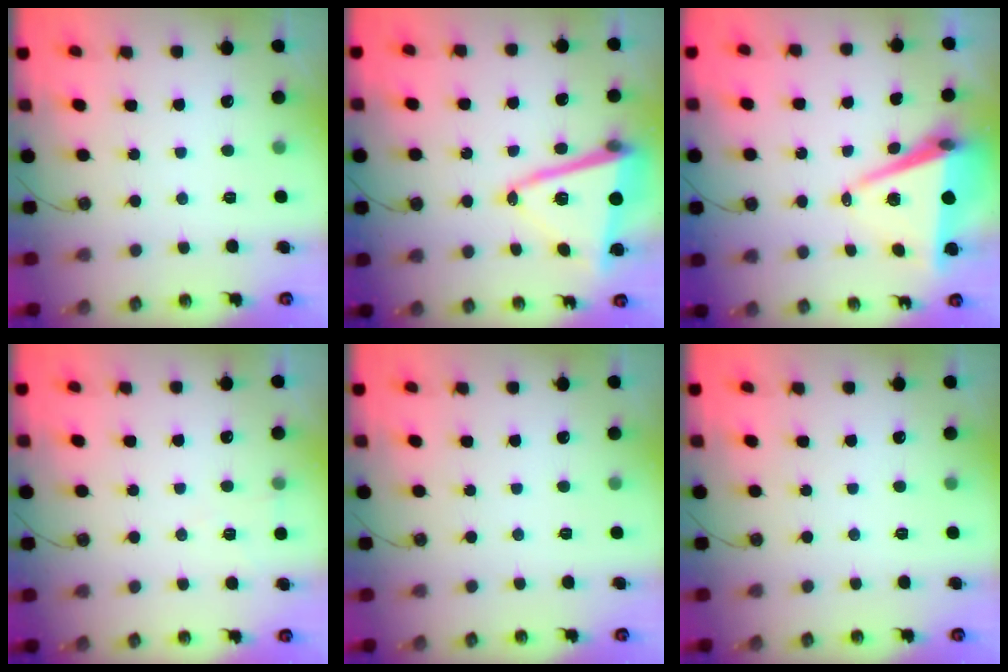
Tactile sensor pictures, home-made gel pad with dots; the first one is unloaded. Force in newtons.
{"total": 13.5, "press": 13.2, "slide": 2.9}
{"total": 8.9, "press": 7.8, "slide": 4.3}
{"total": 5.4, "press": 3.3, "slide": 4.3}
{"total": 0.0}
{"total": 0.0}